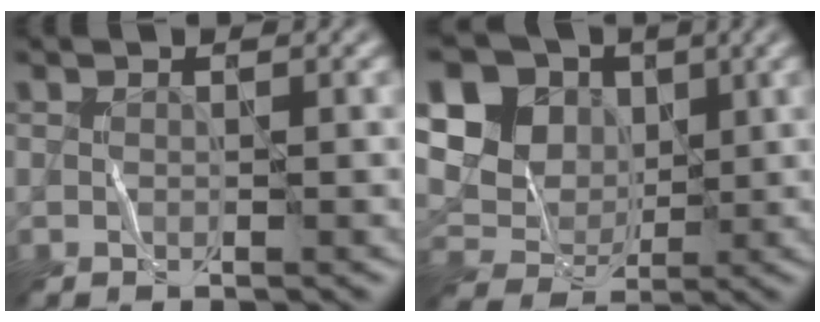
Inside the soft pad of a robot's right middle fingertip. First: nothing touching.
{"total": 12.3, "force": [3.3, 10.3, 5.8], "torque": [-0.145, 0.025, 0.051]}